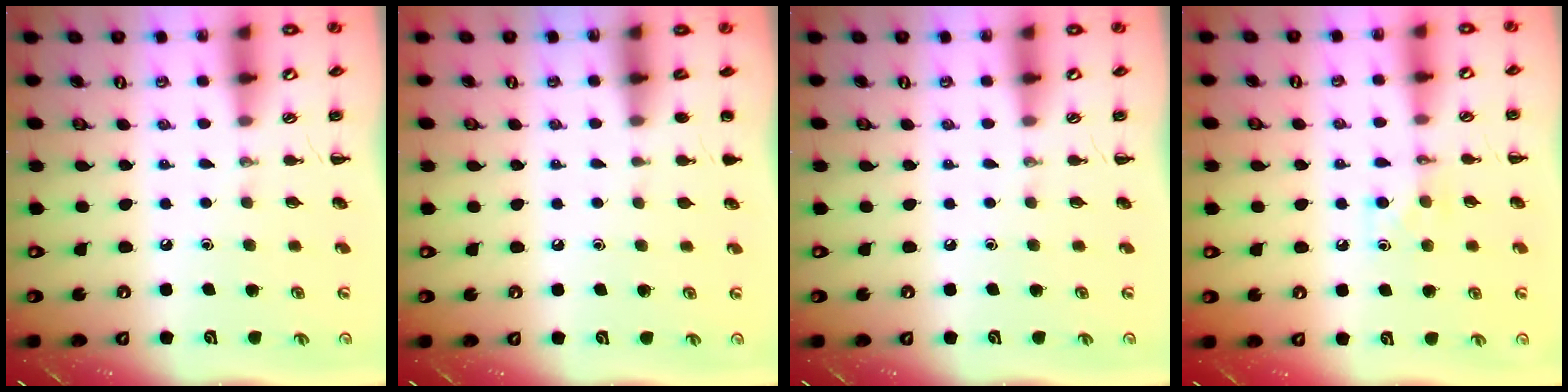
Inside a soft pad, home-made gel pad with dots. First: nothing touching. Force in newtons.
{"total": 1.1, "press": 1.1, "slide": 0.2}
{"total": 0.0}
{"total": 4.8, "press": 4.5, "slide": 1.4}